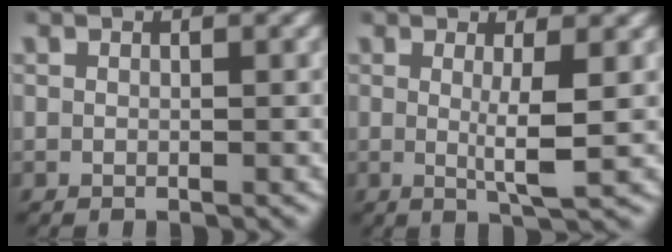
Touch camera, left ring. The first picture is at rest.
{"total": 3.3, "force": [0.3, -0.1, 3.3], "torque": [-0.055, -0.015, 0.009]}